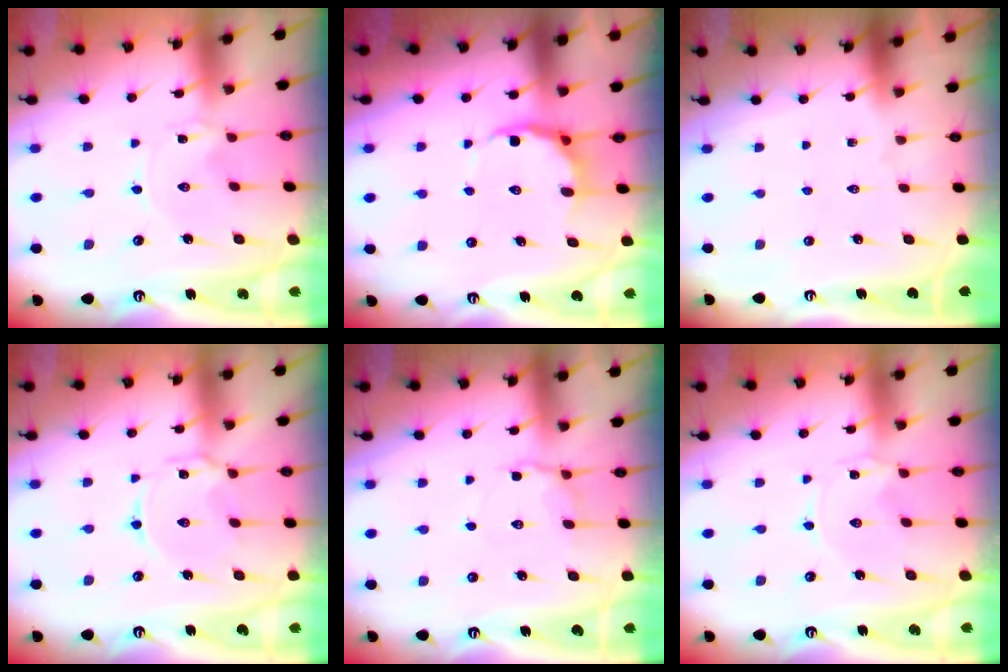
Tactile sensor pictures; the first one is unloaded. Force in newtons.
{"total": 7.5, "press": 7.2, "slide": 2.2}
{"total": 0.0}
{"total": 3.6, "press": 3.6, "slide": 0.4}
{"total": 5.3, "press": 5.1, "slide": 1.5}
{"total": 0.0}